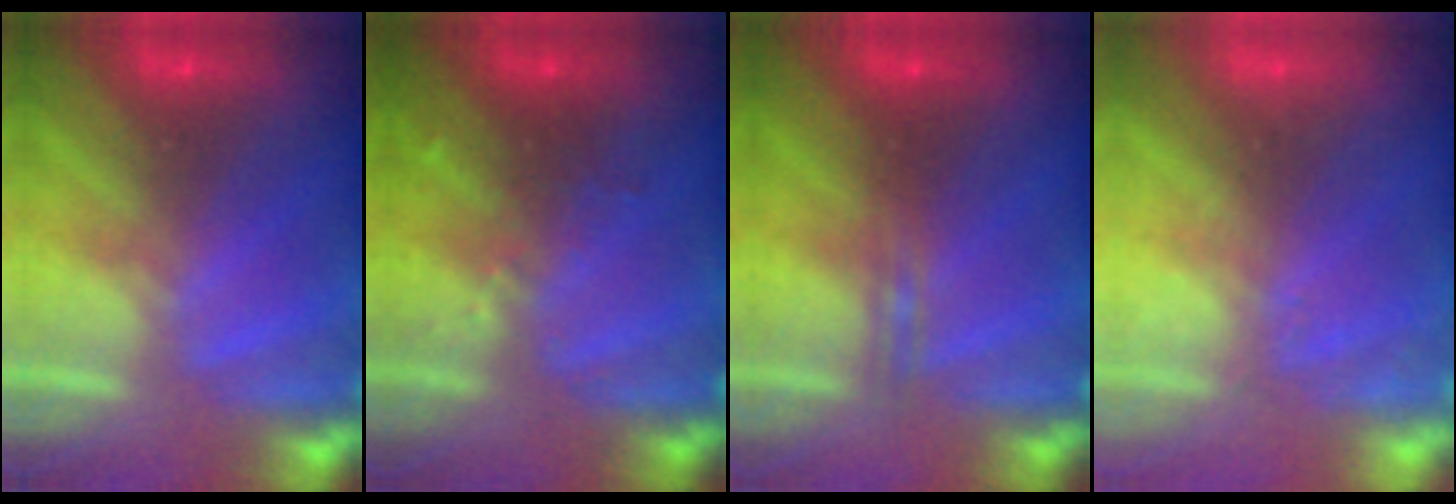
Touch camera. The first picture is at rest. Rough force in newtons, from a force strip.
{"total": 3.0}
{"total": 2.3}
{"total": 2.6}